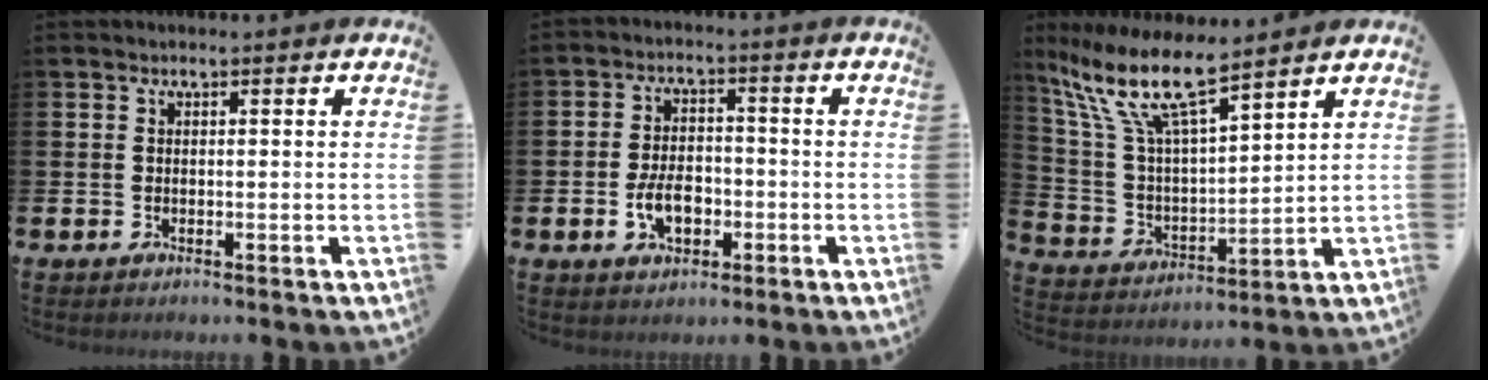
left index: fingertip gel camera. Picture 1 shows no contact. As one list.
[{"total": 5.0, "force": [-1.5, 3.1, 3.6], "torque": [-0.059, 0.003, -0.032]}, {"total": 11.3, "force": [8.9, 2.3, 6.5], "torque": [-0.162, -0.043, 0.154]}]